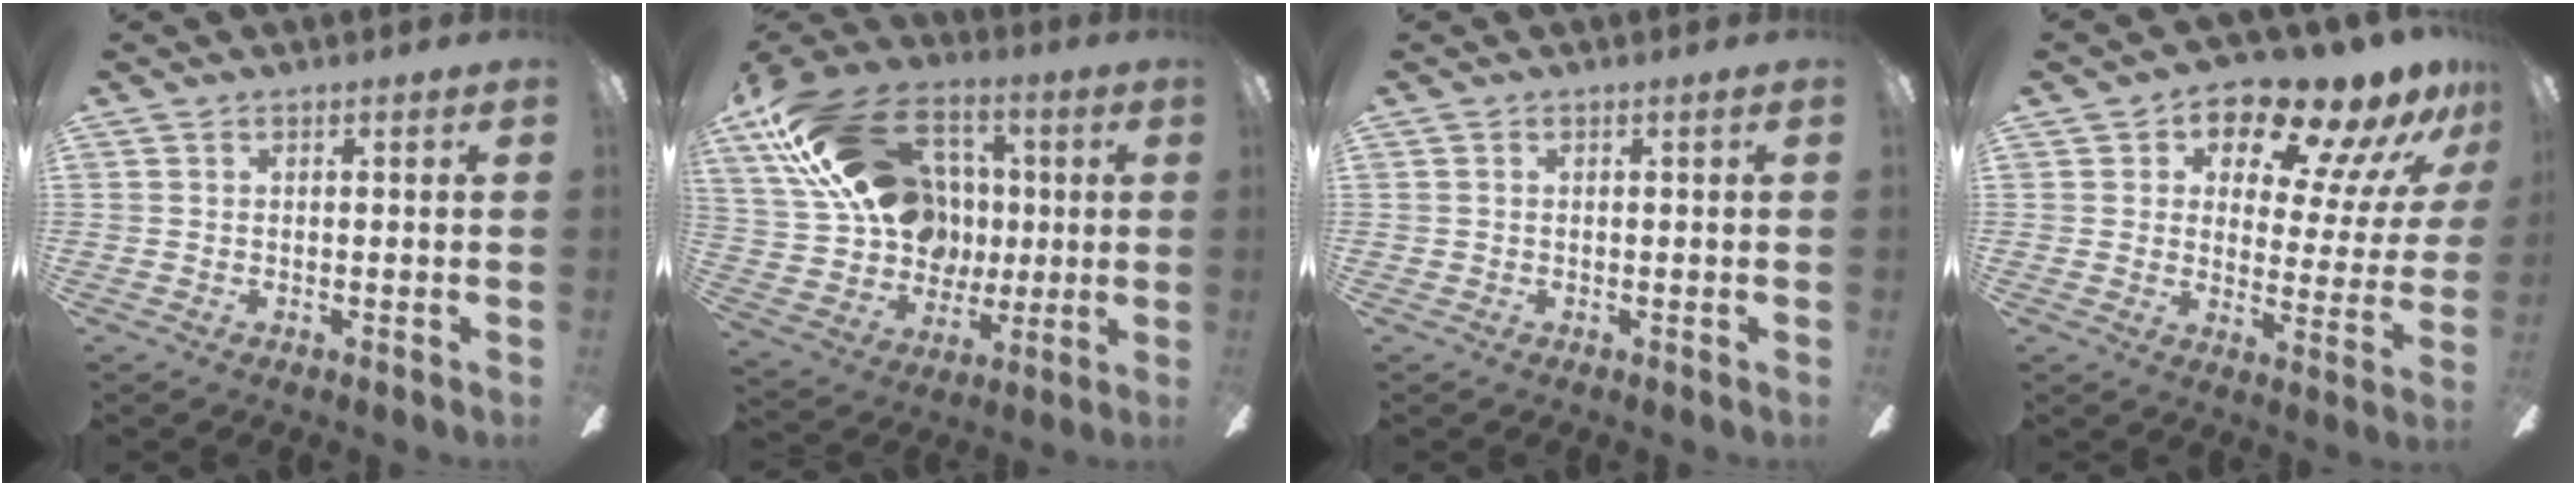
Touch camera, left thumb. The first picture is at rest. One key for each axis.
{"total": 26.3, "fx": 7.5, "fy": 19.5, "fz": 16.0, "tx": -0.290, "ty": -0.003, "tz": 0.156}
{"total": 0.0}
{"total": 15.1, "fx": 11.9, "fy": 5.6, "fz": 7.4, "tx": -0.120, "ty": -0.086, "tz": 0.198}